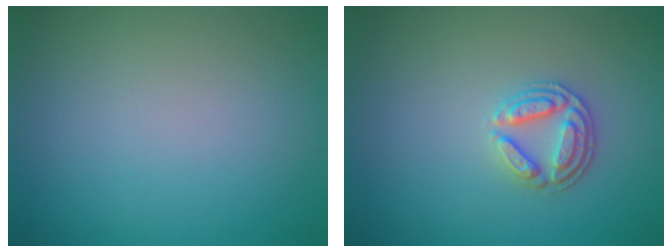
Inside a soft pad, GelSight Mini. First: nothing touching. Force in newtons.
{"total": 2.7, "press": 2.6, "slide": 0.9}